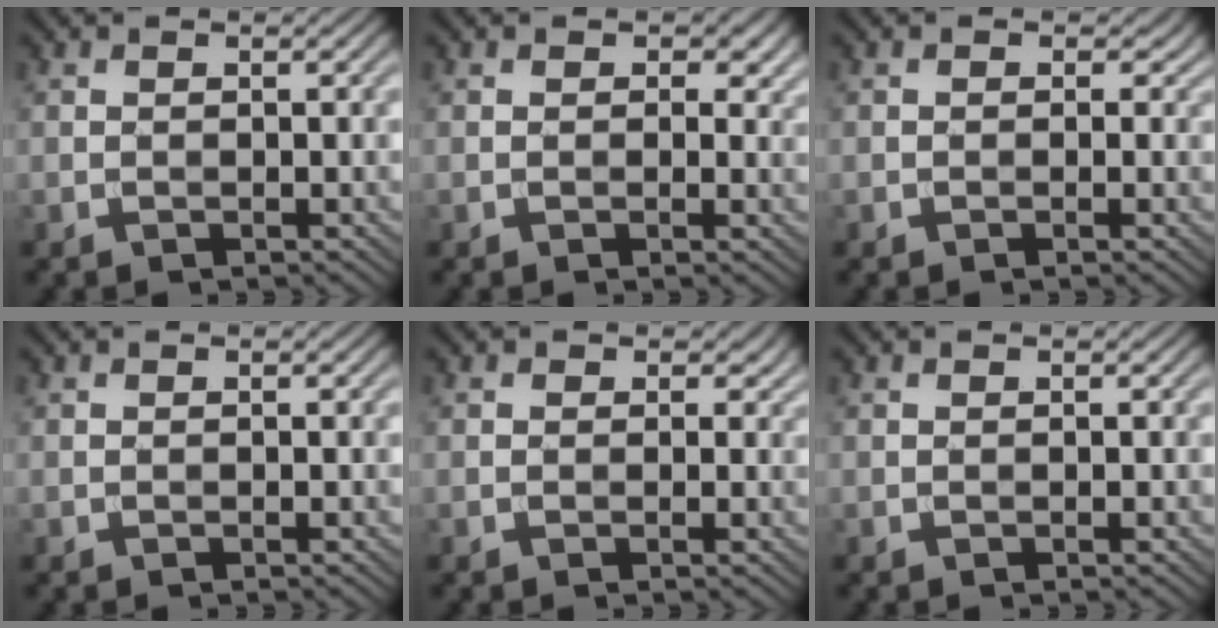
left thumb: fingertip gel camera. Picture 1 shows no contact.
{"total": 2.1, "force": [0.8, 1.5, 1.2], "torque": [-0.027, -0.008, 0.010]}
{"total": 0.8, "force": [0.0, 0.7, 0.4], "torque": [-0.006, -0.006, -0.004]}
{"total": 0.0}
{"total": 1.2, "force": [0.5, 1.1, 0.4], "torque": [-0.010, -0.006, 0.005]}
{"total": 0.0}